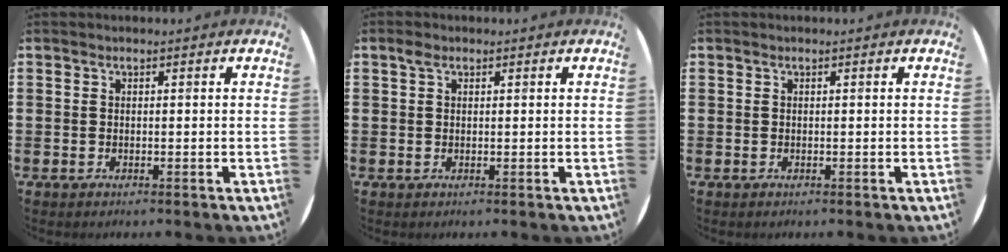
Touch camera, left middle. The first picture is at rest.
{"total": 1.1, "force": [0.6, 0.7, 0.6], "torque": [-0.006, 0.003, 0.009]}
{"total": 0.0}